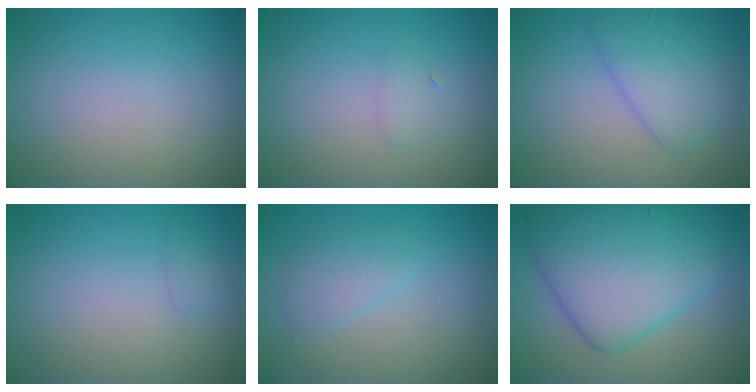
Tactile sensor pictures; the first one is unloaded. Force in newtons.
{"total": 0.8, "press": 0.8, "slide": 0.1}
{"total": 3.6, "press": 3.6, "slide": 0.2}
{"total": 0.6, "press": 0.6, "slide": 0.1}
{"total": 1.8, "press": 1.8, "slide": 0.2}
{"total": 8.5, "press": 8.5, "slide": 0.3}